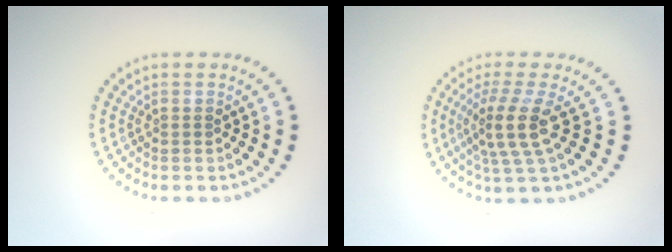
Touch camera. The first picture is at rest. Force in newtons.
{"total": 3.7, "press": 2.8, "slide": 2.4}